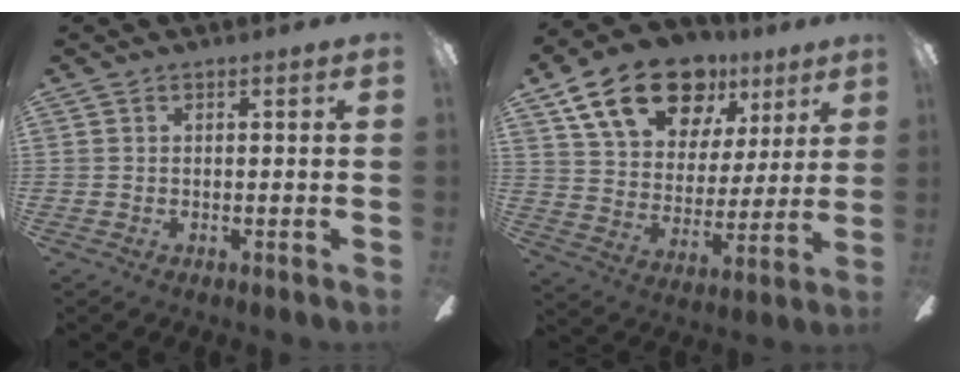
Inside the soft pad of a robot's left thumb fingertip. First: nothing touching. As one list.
[{"total": 20.7, "force": [12.6, 12.4, 10.9], "torque": [-0.186, -0.055, 0.228]}]